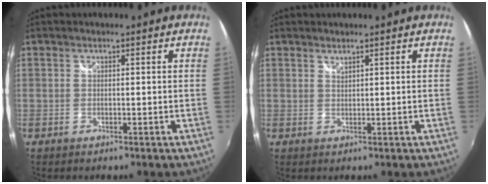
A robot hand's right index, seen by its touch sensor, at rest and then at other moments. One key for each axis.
{"total": 0.9, "fx": 0.9, "fy": -0.1, "fz": 0.2, "tx": -0.003, "ty": 0.000, "tz": 0.016}